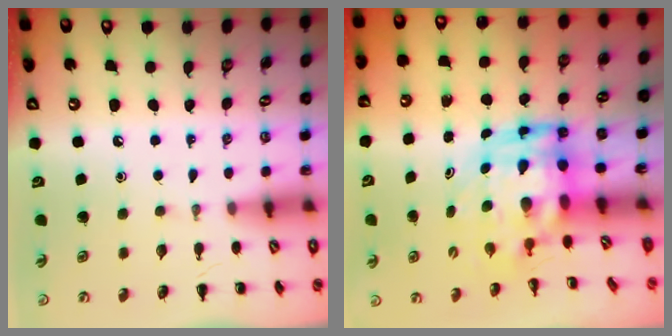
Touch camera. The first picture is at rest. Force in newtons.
{"total": 6.4, "press": 6.2, "slide": 1.6}